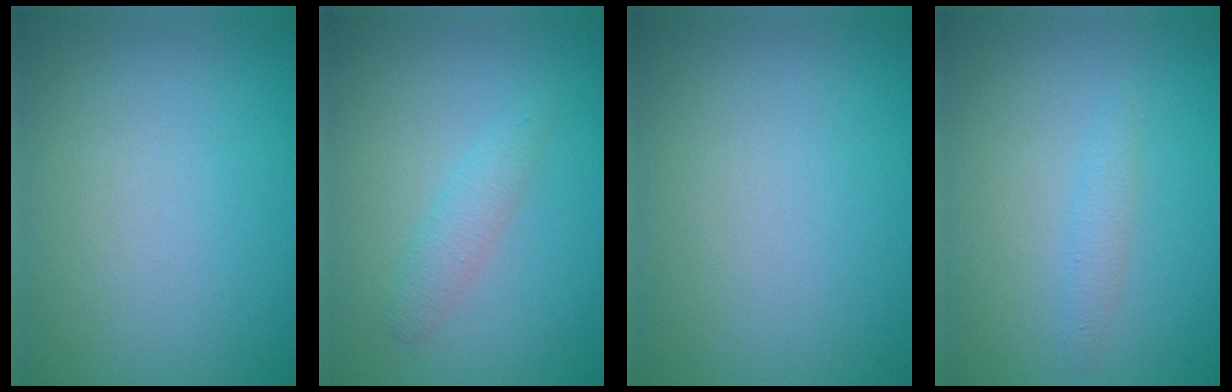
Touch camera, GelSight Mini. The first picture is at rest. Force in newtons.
{"total": 1.8, "press": 1.8, "slide": 0.0}
{"total": 0.0}
{"total": 1.1, "press": 1.1, "slide": 0.1}